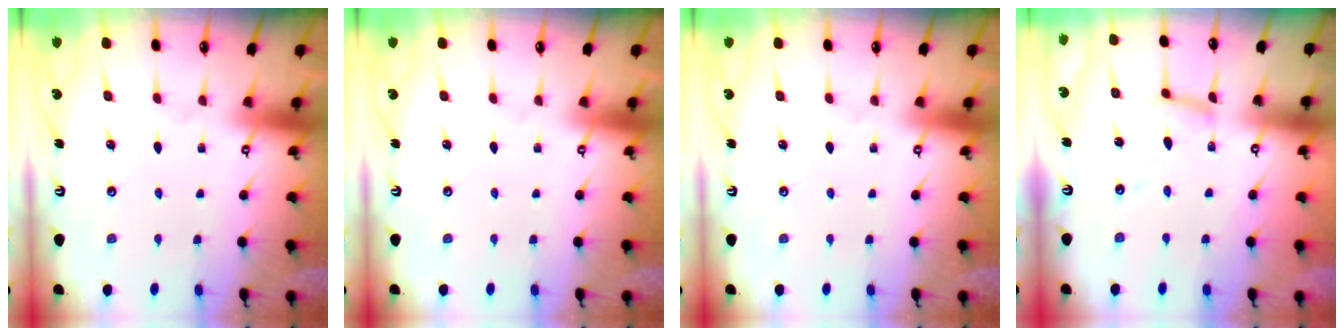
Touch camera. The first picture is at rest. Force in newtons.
{"total": 0.0}
{"total": 0.0}
{"total": 7.0, "press": 7.0, "slide": 0.3}